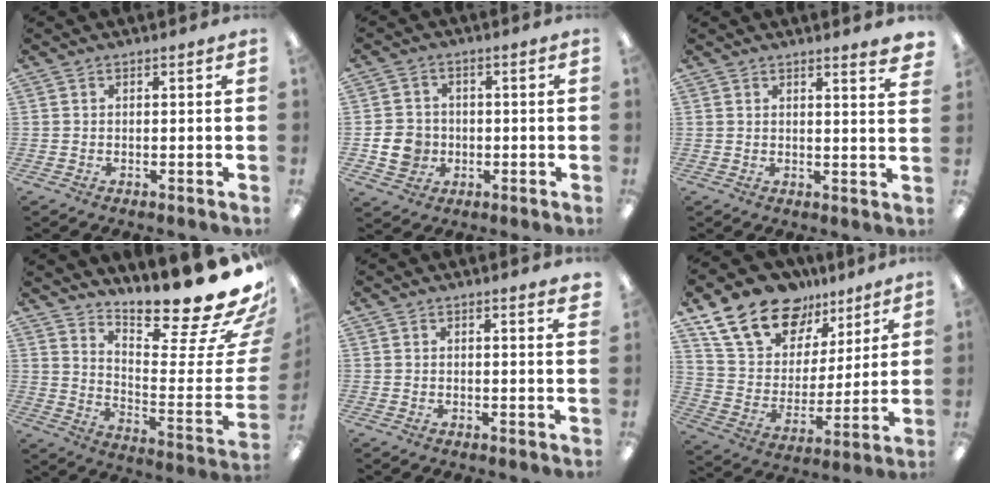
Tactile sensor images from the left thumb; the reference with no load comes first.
{"total": 6.8, "force": [-1.5, 6.1, 2.6], "torque": [-0.052, 0.013, -0.022]}
{"total": 3.1, "force": [2.6, -0.3, 1.6], "torque": [-0.021, -0.019, 0.043]}
{"total": 18.9, "force": [16.4, 1.8, 9.3], "torque": [-0.102, -0.156, 0.253]}
{"total": 1.6, "force": [1.3, -0.1, 0.8], "torque": [-0.010, -0.004, 0.022]}
{"total": 19.1, "force": [13.1, 11.6, 7.7], "torque": [-0.140, -0.073, 0.242]}